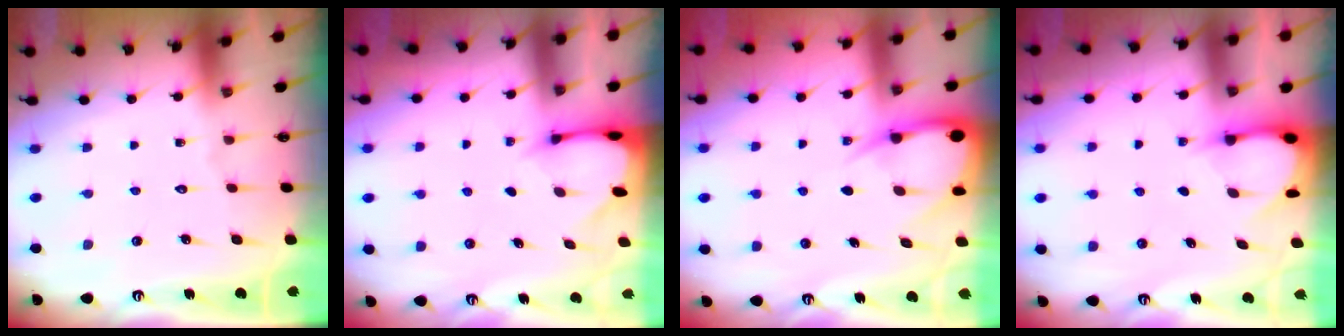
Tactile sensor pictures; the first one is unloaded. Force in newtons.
{"total": 2.0, "press": 2.0, "slide": 0.1}
{"total": 6.9, "press": 6.8, "slide": 0.6}
{"total": 3.3, "press": 3.3, "slide": 0.3}